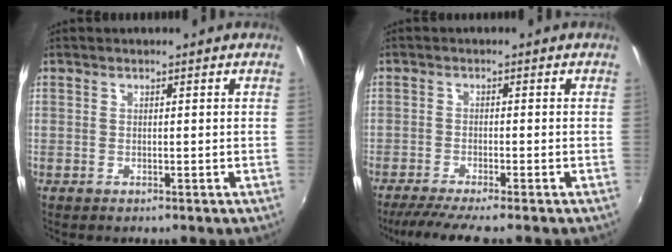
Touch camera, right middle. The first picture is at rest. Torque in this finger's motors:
{"motor_torque": [0.89, -0.87, 0.15, 0.12]}